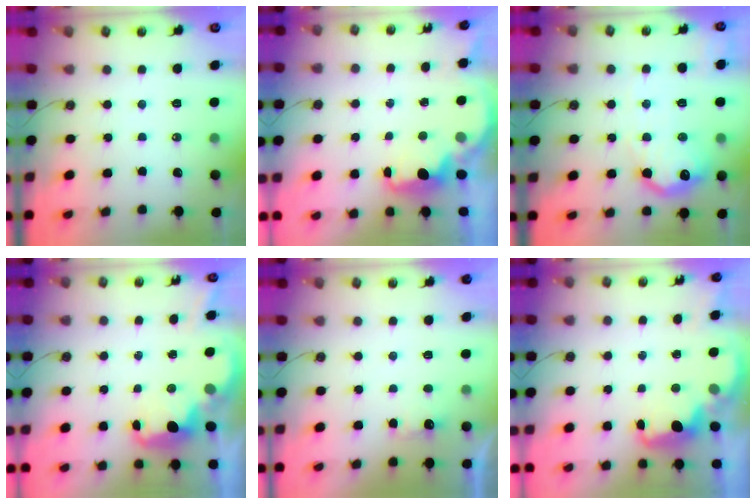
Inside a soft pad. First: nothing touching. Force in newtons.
{"total": 2.4, "press": 2.2, "slide": 0.8}
{"total": 16.6, "press": 16.6, "slide": 1.5}
{"total": 3.0, "press": 2.9, "slide": 0.7}
{"total": 2.4, "press": 2.2, "slide": 0.8}
{"total": 2.2, "press": 2.1, "slide": 0.6}